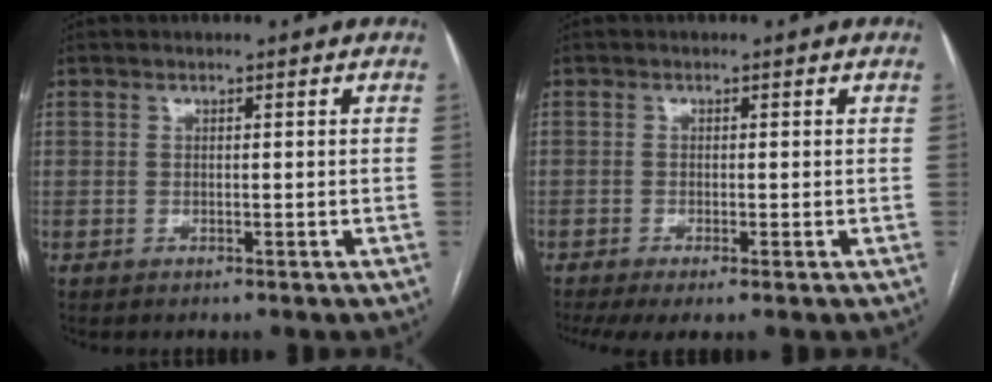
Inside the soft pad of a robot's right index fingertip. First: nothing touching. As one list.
[{"total": 4.7, "force": [-2.9, 0.7, 3.6], "torque": [-0.061, -0.009, -0.050]}]